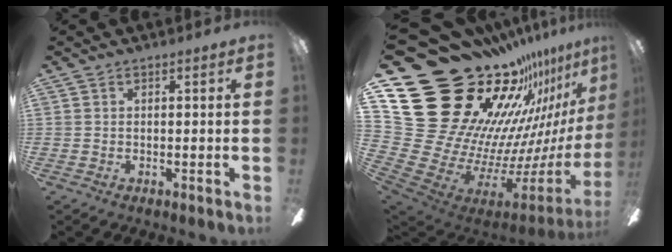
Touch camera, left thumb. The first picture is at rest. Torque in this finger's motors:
{"motor_torque": [2.24, 2.24, 0.91, -1.86, 0.21]}